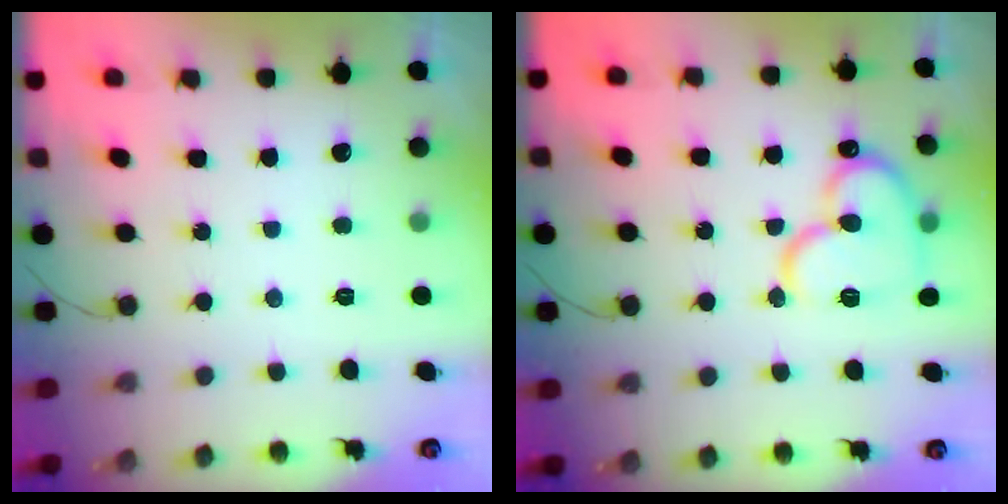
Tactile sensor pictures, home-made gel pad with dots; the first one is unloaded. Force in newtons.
{"total": 15.2, "press": 15.2, "slide": 1.5}